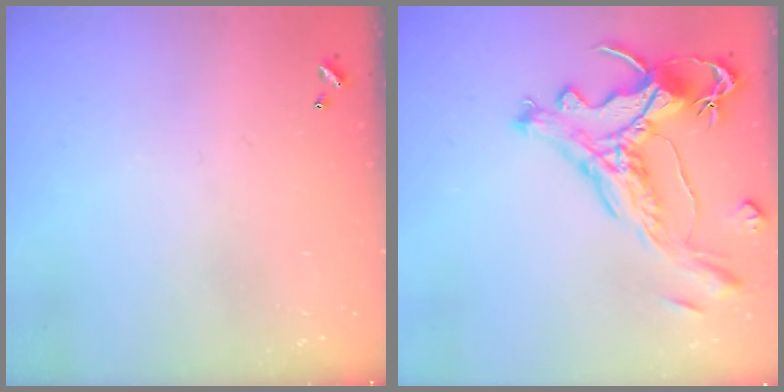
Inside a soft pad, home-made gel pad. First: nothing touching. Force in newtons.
{"total": 2.1, "press": 1.6, "slide": 1.3}